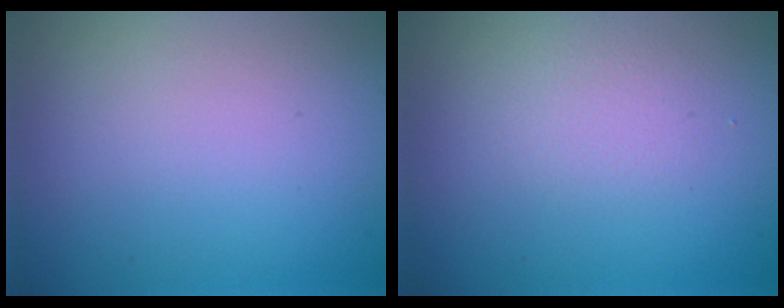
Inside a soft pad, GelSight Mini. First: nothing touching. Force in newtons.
{"total": 1.4, "press": 1.4, "slide": 0.0}